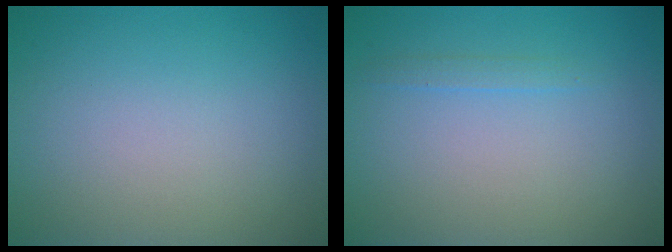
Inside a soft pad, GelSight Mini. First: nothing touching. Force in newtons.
{"total": 0.9, "press": 0.9, "slide": 0.1}